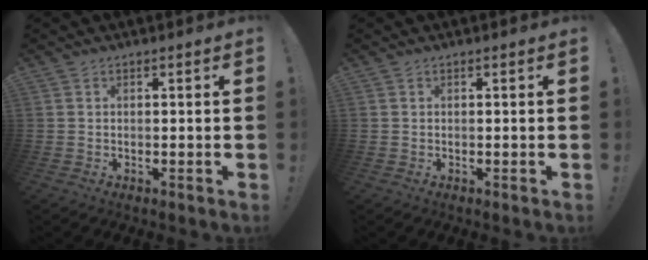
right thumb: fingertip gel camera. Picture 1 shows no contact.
{"total": 0.0}